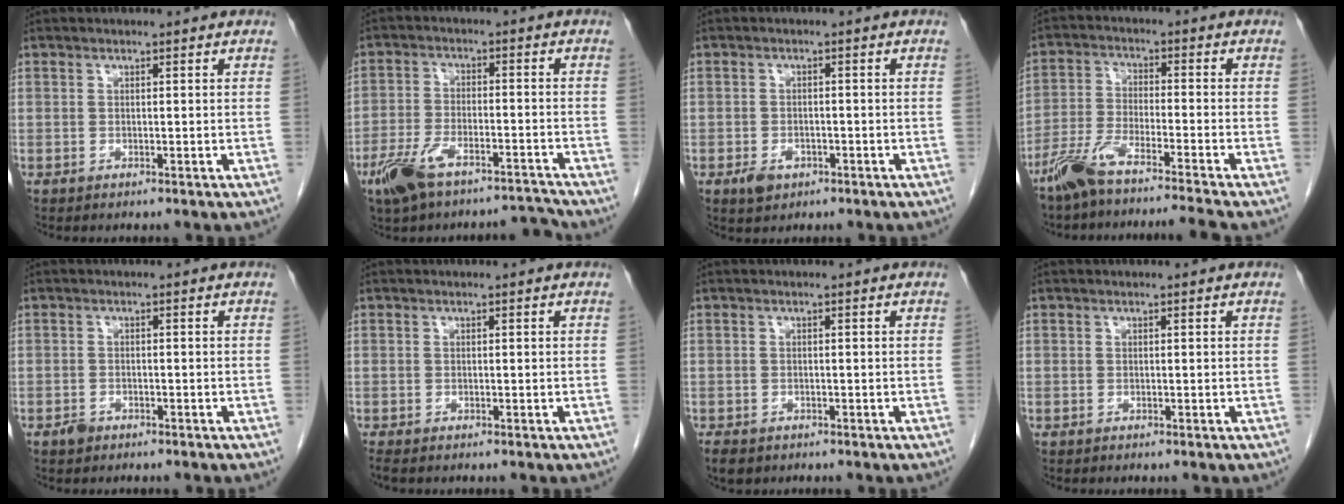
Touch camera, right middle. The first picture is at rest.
{"total": 8.6, "force": [-7.2, 2.2, 4.2], "torque": [-0.084, 0.010, -0.130]}
{"total": 3.0, "force": [-1.6, 1.9, 1.7], "torque": [-0.030, 0.000, -0.017]}
{"total": 9.2, "force": [-7.9, -1.1, 4.6], "torque": [-0.087, -0.014, -0.143]}
{"total": 1.6, "force": [-1.2, 0.8, 0.5], "torque": [-0.015, 0.002, -0.018]}
{"total": 1.3, "force": [-1.1, 0.4, 0.6], "torque": [-0.014, -0.005, -0.017]}
{"total": 4.0, "force": [-2.9, 2.2, 1.6], "torque": [-0.028, -0.006, -0.041]}
{"total": 0.0}